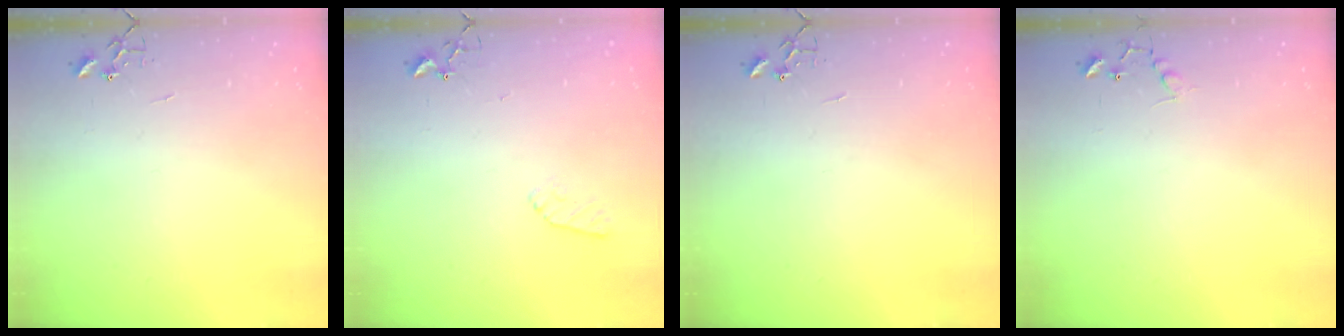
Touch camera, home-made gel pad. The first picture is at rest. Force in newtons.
{"total": 6.6, "press": 6.5, "slide": 0.7}
{"total": 0.0}
{"total": 6.7, "press": 6.7, "slide": 0.4}